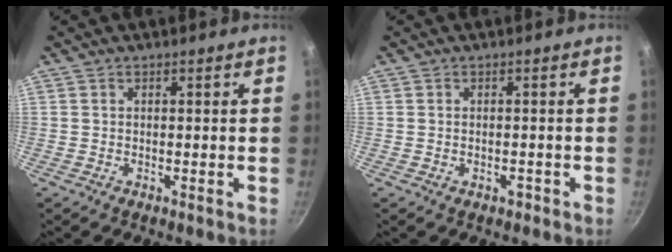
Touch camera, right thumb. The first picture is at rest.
{"total": 1.3, "force": [-0.7, 0.7, 0.8], "torque": [-0.009, 0.006, -0.008]}